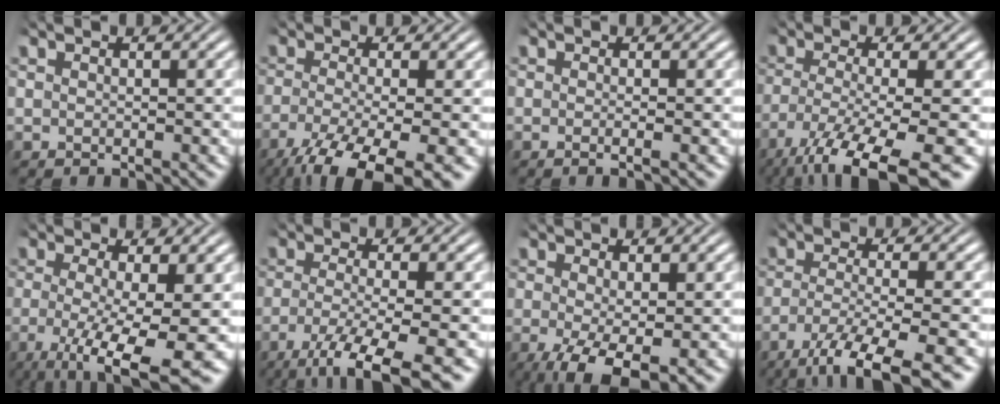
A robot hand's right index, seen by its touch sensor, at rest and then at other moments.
{"total": 7.9, "force": [-4.8, 2.8, 5.6], "torque": [-0.106, -0.044, -0.053]}
{"total": 1.0, "force": [-0.6, 0.0, 0.8], "torque": [-0.019, -0.001, -0.014]}
{"total": 8.7, "force": [-4.6, 3.2, 6.6], "torque": [-0.120, -0.053, -0.048]}
{"total": 9.1, "force": [-5.6, 2.8, 6.6], "torque": [-0.128, -0.057, -0.060]}
{"total": 8.2, "force": [-5.5, 2.2, 5.7], "torque": [-0.104, -0.046, -0.064]}
{"total": 7.0, "force": [-4.0, 2.9, 5.0], "torque": [-0.103, -0.052, -0.038]}
{"total": 9.2, "force": [-6.2, 2.8, 6.2], "torque": [-0.109, -0.043, -0.073]}